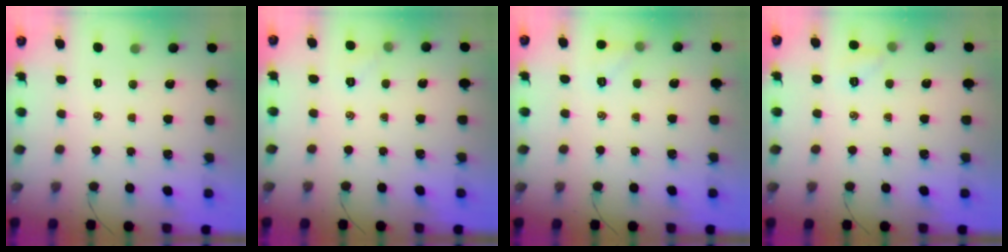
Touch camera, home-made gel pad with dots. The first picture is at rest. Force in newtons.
{"total": 3.8, "press": 3.6, "slide": 1.0}
{"total": 6.2, "press": 5.9, "slide": 1.9}
{"total": 5.4, "press": 5.1, "slide": 1.5}